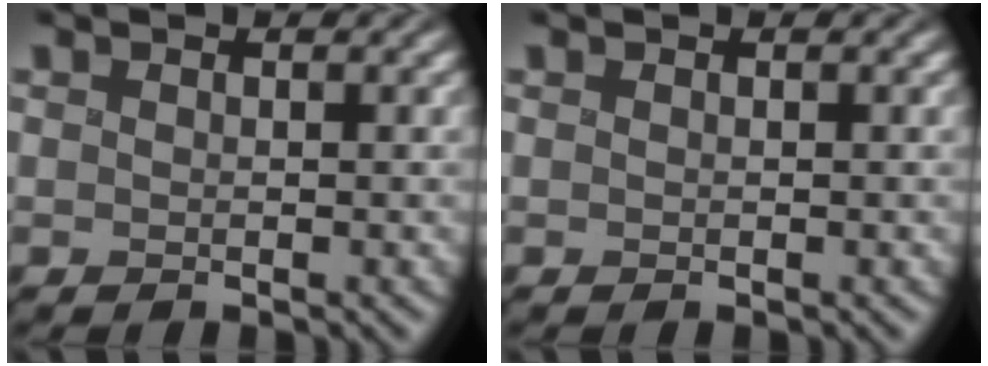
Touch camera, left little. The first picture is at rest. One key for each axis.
{"total": 0.0}